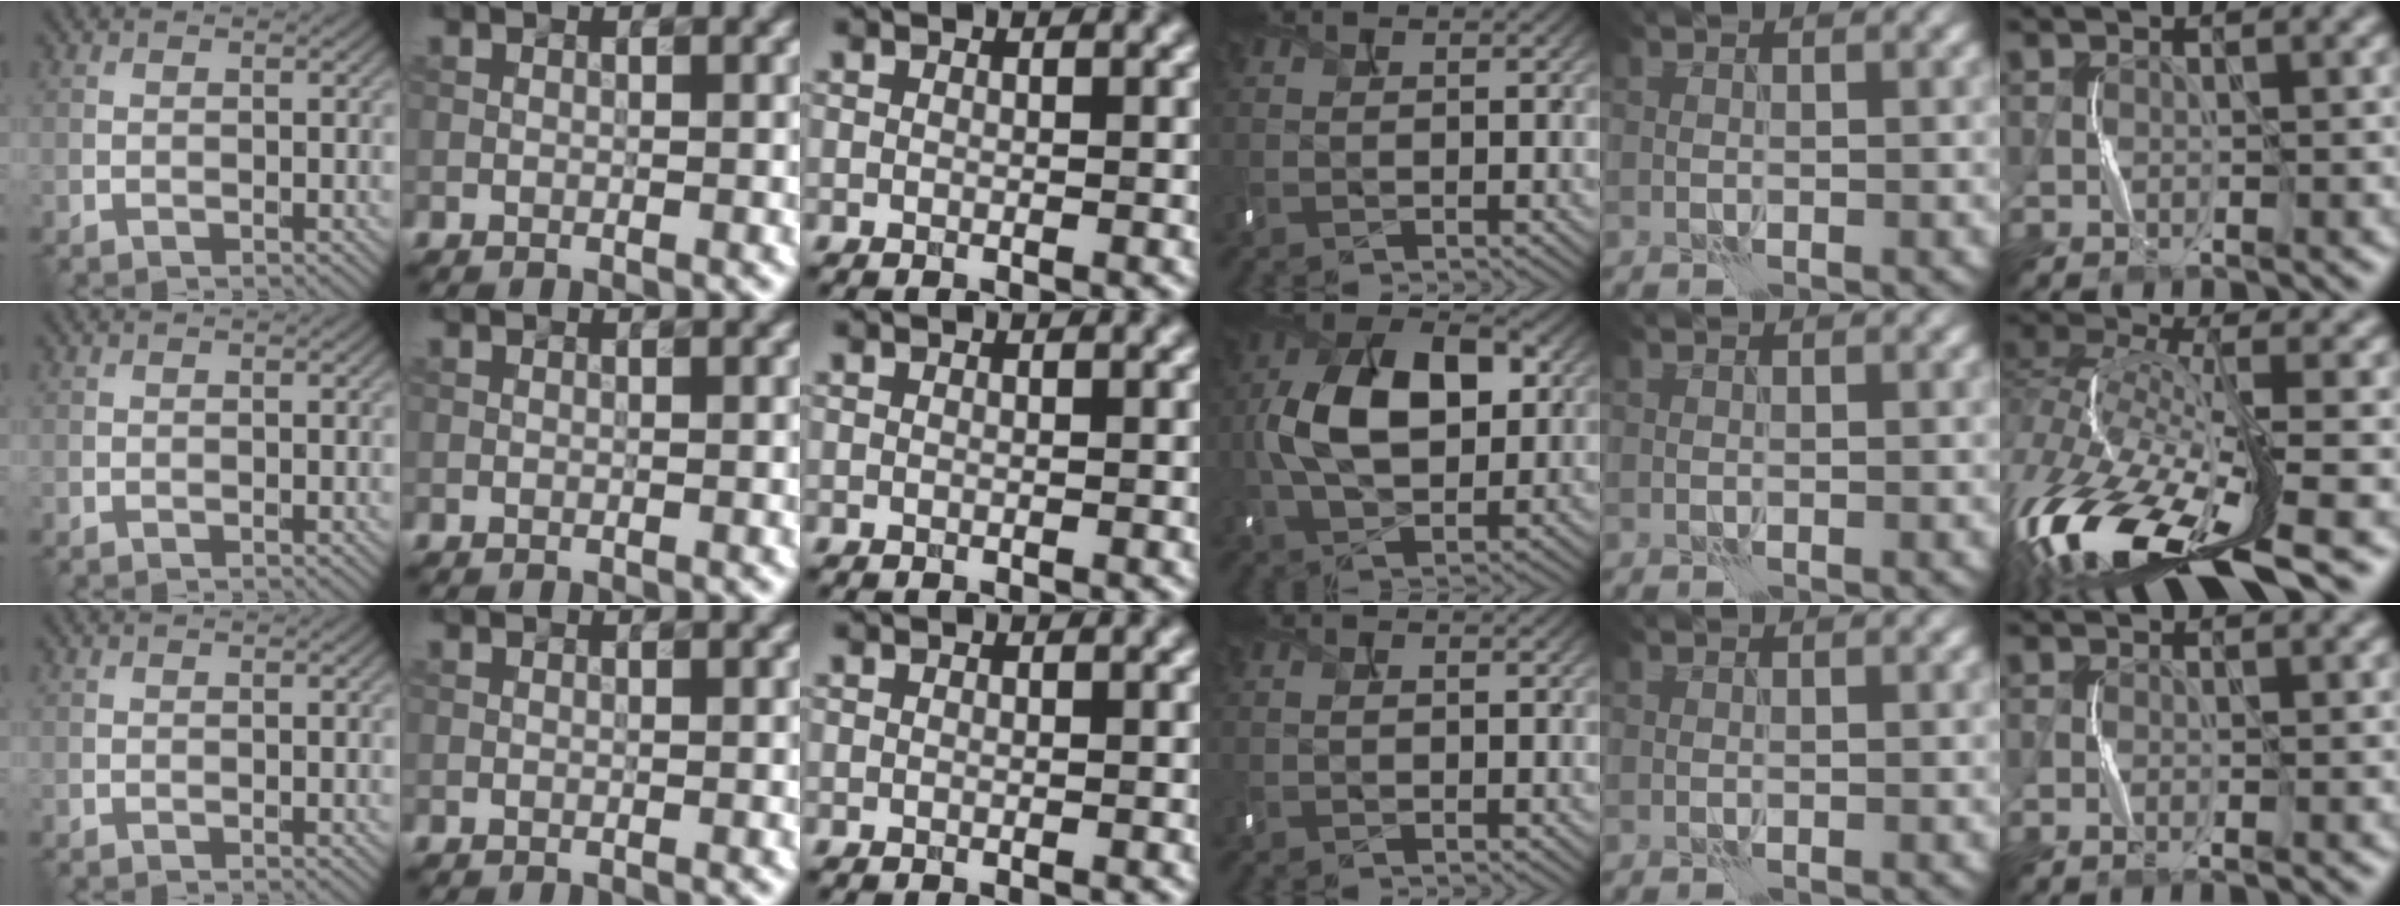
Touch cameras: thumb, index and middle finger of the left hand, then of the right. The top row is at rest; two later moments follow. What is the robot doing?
{"motion": "shake", "object": "handbell"}